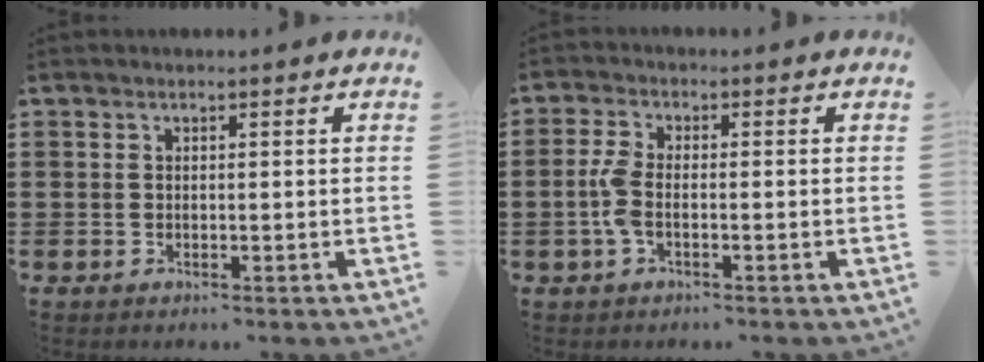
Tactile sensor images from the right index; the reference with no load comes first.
{"total": 3.9, "force": [-1.0, 1.5, 3.5], "torque": [-0.091, -0.006, -0.025]}